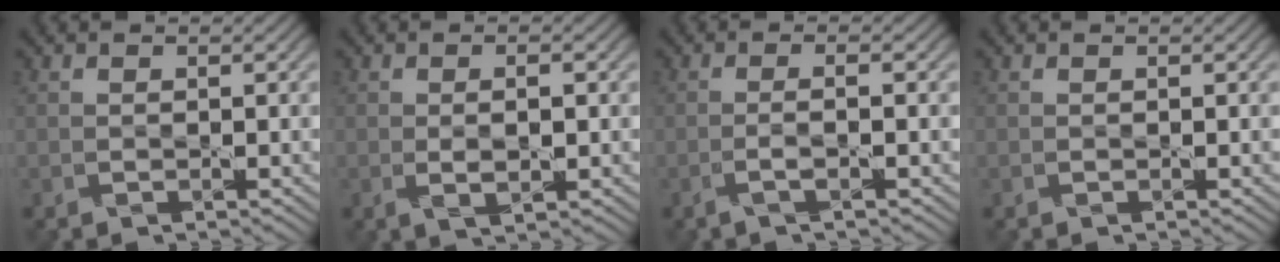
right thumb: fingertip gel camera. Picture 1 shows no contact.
{"total": 2.4, "force": [0.0, 0.9, 2.2], "torque": [-0.046, -0.004, 0.002]}
{"total": 1.9, "force": [-0.8, 0.0, 1.7], "torque": [-0.033, 0.013, -0.028]}
{"total": 0.0}